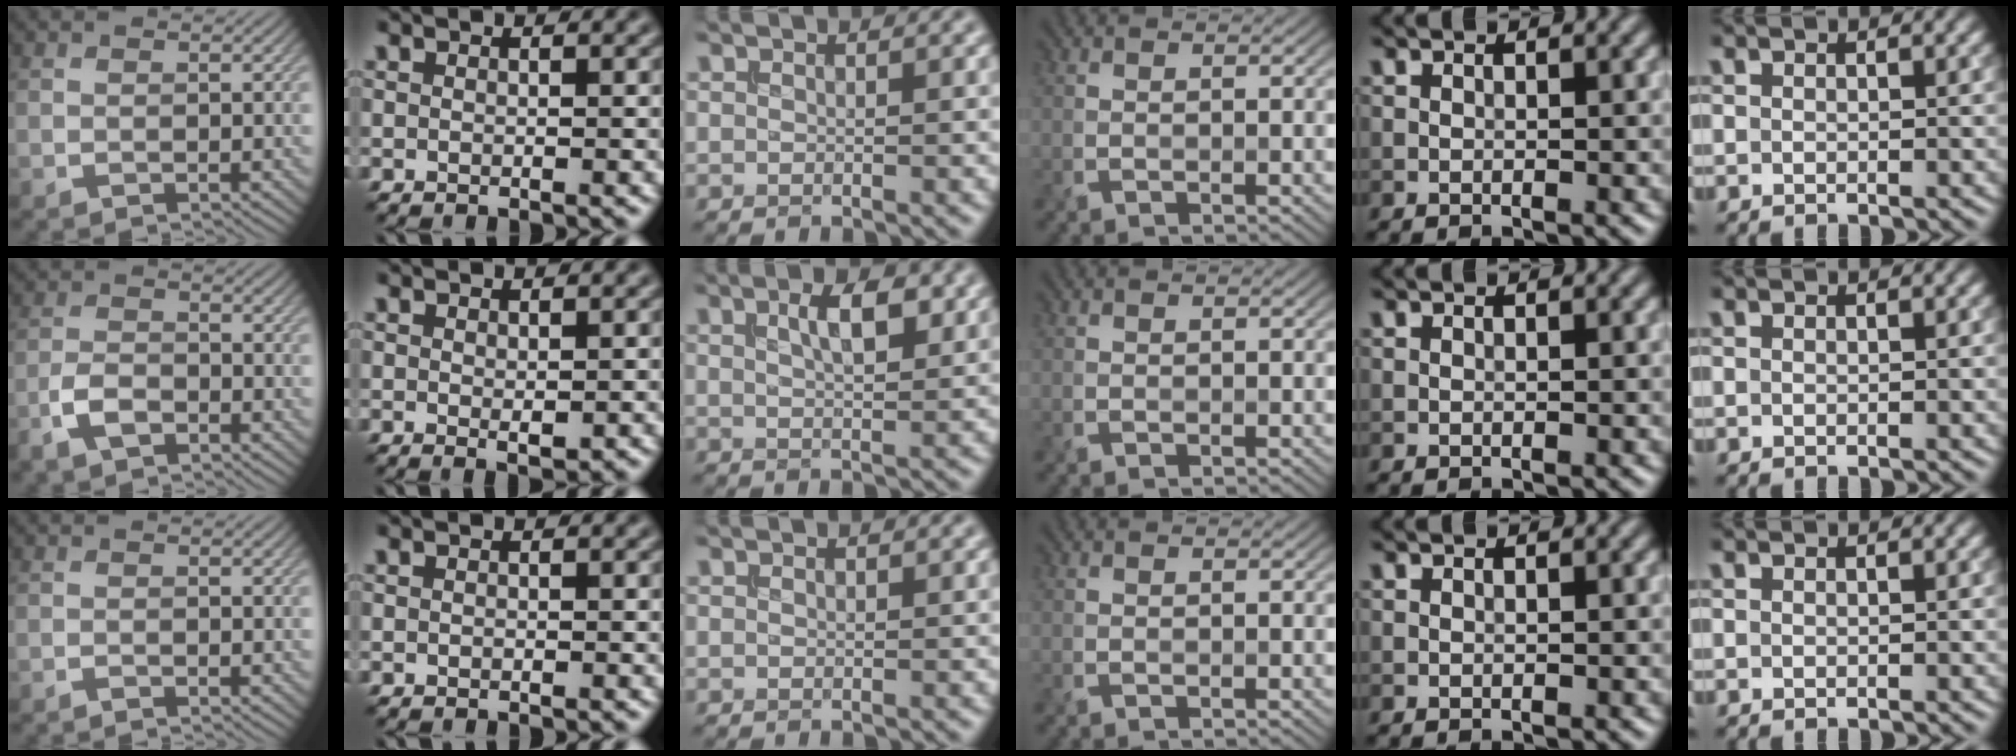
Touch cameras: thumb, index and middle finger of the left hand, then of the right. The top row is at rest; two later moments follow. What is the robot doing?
{"motion": "extract", "object": "file holder"}